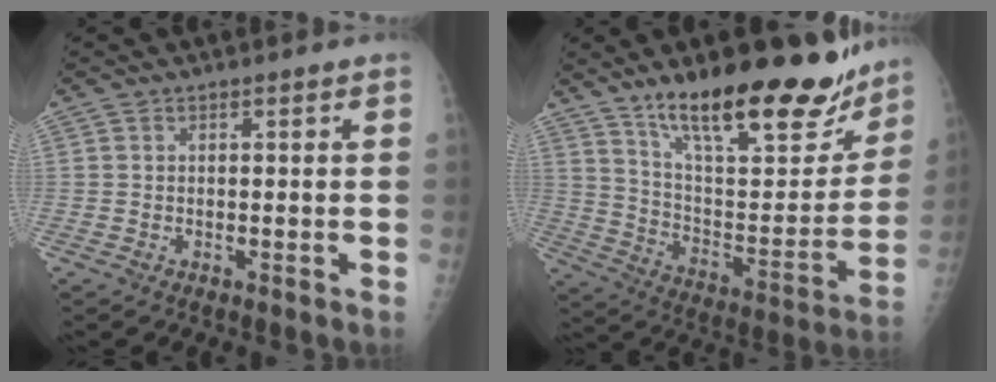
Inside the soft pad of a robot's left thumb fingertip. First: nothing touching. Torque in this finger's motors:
{"motor_torque": [0.33, 0.31, 1.53, -1.24, 0.39]}